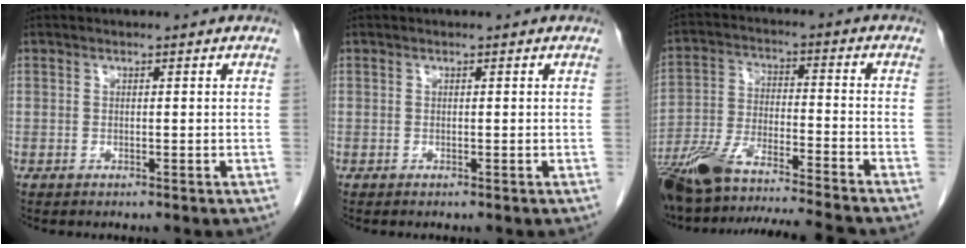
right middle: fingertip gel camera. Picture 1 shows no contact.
{"total": 0.0}
{"total": 18.2, "force": [-16.0, 0.6, 8.8], "torque": [-0.189, -0.013, -0.275]}